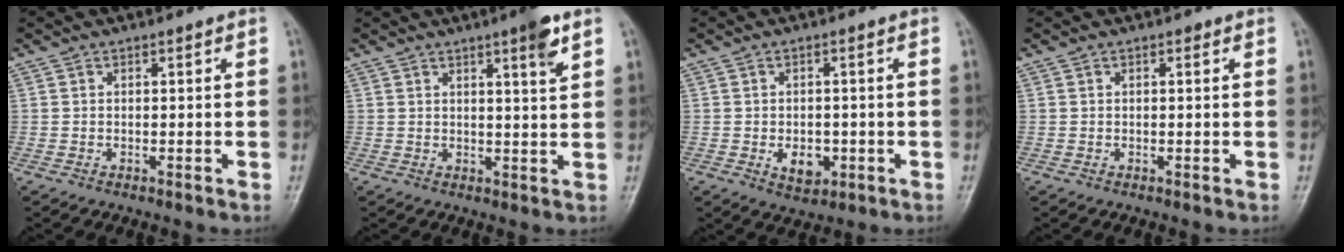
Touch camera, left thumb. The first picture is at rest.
{"total": 4.7, "force": [2.8, 0.3, 3.8], "torque": [-0.051, -0.017, 0.041]}
{"total": 4.8, "force": [-1.2, 3.3, 3.3], "torque": [-0.034, 0.000, -0.009]}
{"total": 0.6, "force": [0.3, 0.2, 0.4], "torque": [-0.006, 0.001, 0.001]}